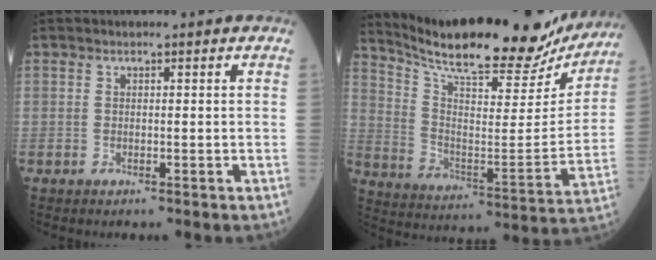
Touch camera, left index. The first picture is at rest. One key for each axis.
{"total": 25.8, "fx": 23.2, "fy": 4.6, "fz": 10.3, "tx": -0.169, "ty": -0.050, "tz": 0.328}